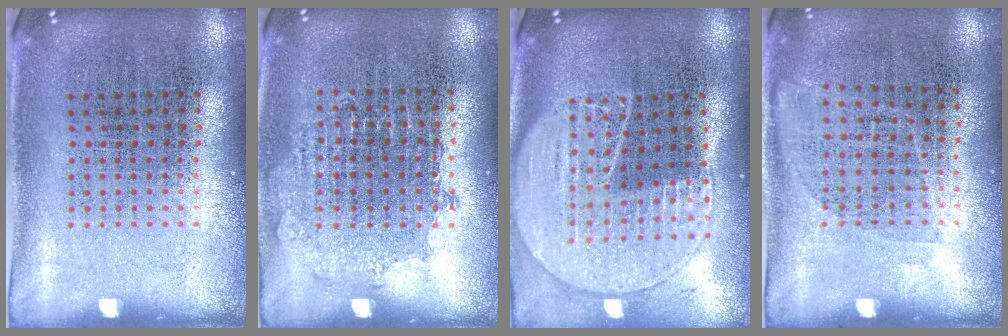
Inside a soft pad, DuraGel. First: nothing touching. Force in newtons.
{"total": 0.7, "press": 0.7, "slide": 0.2}
{"total": 1.9, "press": 1.8, "slide": 0.8}
{"total": 1.0, "press": 0.8, "slide": 0.6}